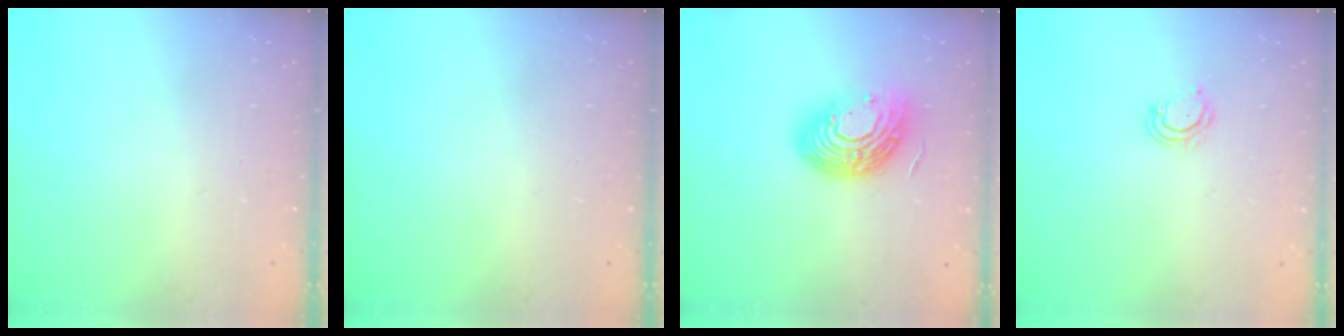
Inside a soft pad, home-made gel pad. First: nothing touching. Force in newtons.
{"total": 0.0}
{"total": 15.3, "press": 15.2, "slide": 1.1}
{"total": 4.7, "press": 4.6, "slide": 0.4}